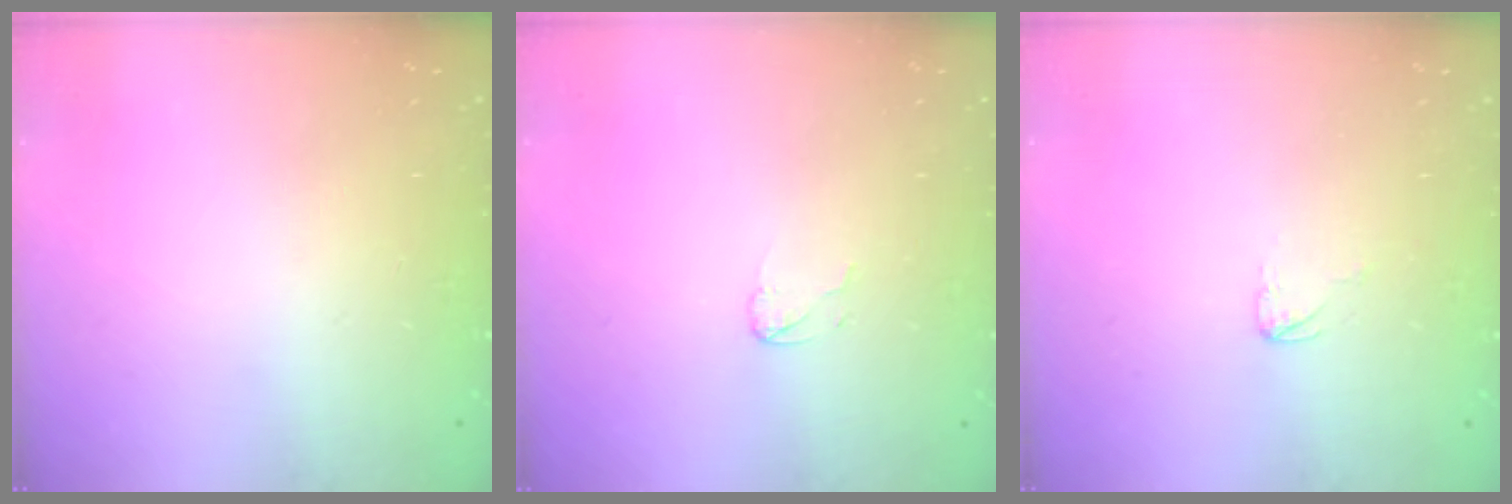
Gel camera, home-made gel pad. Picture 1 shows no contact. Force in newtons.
{"total": 2.9, "press": 2.9, "slide": 0.2}
{"total": 2.1, "press": 2.1, "slide": 0.2}